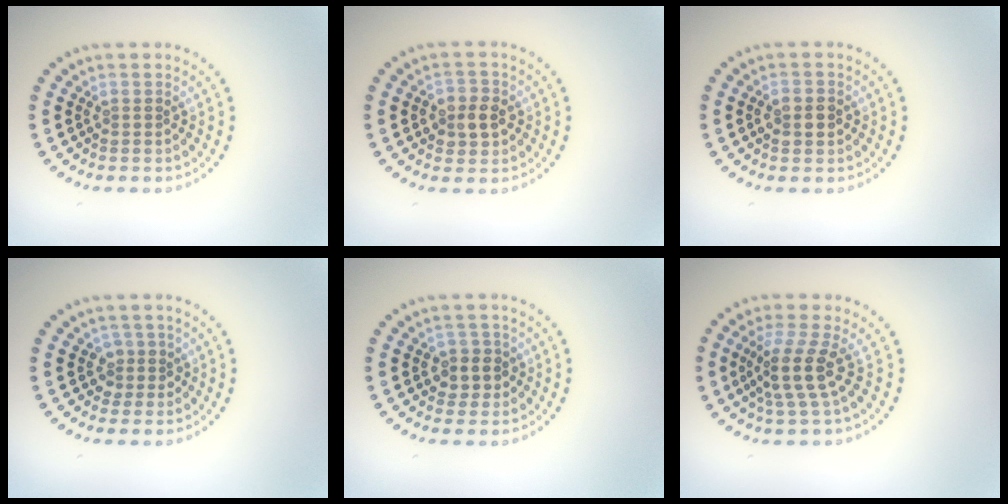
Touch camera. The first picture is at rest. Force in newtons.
{"total": 2.8, "press": 2.7, "slide": 0.5}
{"total": 2.6, "press": 2.6, "slide": 0.1}
{"total": 1.8, "press": 1.4, "slide": 1.2}
{"total": 2.4, "press": 2.1, "slide": 1.0}
{"total": 3.8, "press": 2.9, "slide": 2.5}